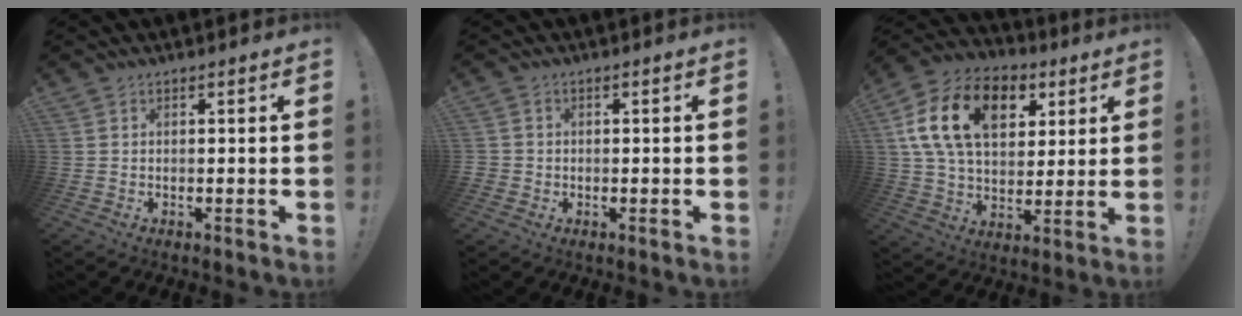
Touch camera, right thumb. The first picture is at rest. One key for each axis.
{"total": 1.8, "fx": -0.1, "fy": 1.8, "fz": 0.3, "tx": 0.004, "ty": 0.003, "tz": -0.004}
{"total": 20.9, "fx": 7.1, "fy": 14.1, "fz": 13.8, "tx": -0.227, "ty": -0.011, "tz": 0.129}